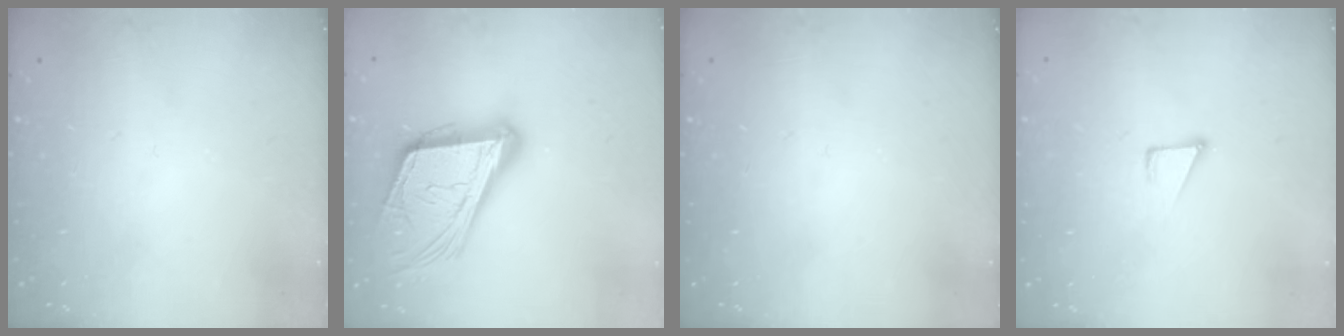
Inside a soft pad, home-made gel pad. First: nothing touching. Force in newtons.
{"total": 21.2, "press": 20.8, "slide": 4.3}
{"total": 0.0}
{"total": 4.7, "press": 4.7, "slide": 0.3}